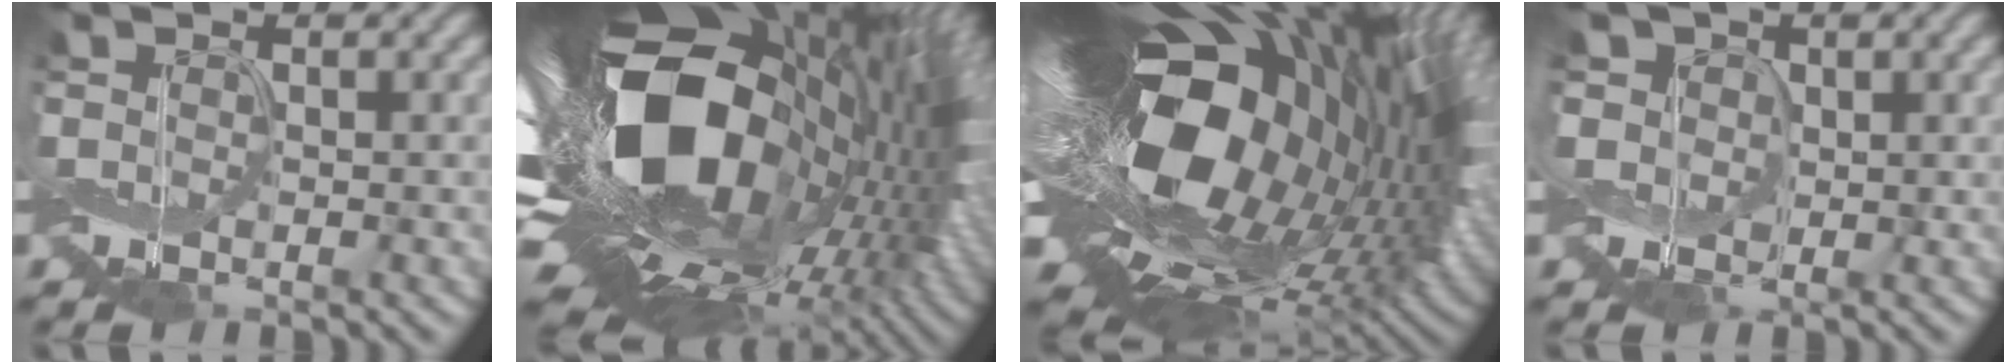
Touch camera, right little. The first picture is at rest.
{"total": 20.5, "force": [-0.6, 11.7, 16.8], "torque": [-0.274, -0.035, -0.029]}
{"total": 20.4, "force": [3.8, 10.3, 17.2], "torque": [-0.284, 0.012, 0.047]}
{"total": 2.6, "force": [0.9, 2.4, 0.7], "torque": [-0.028, 0.007, 0.007]}